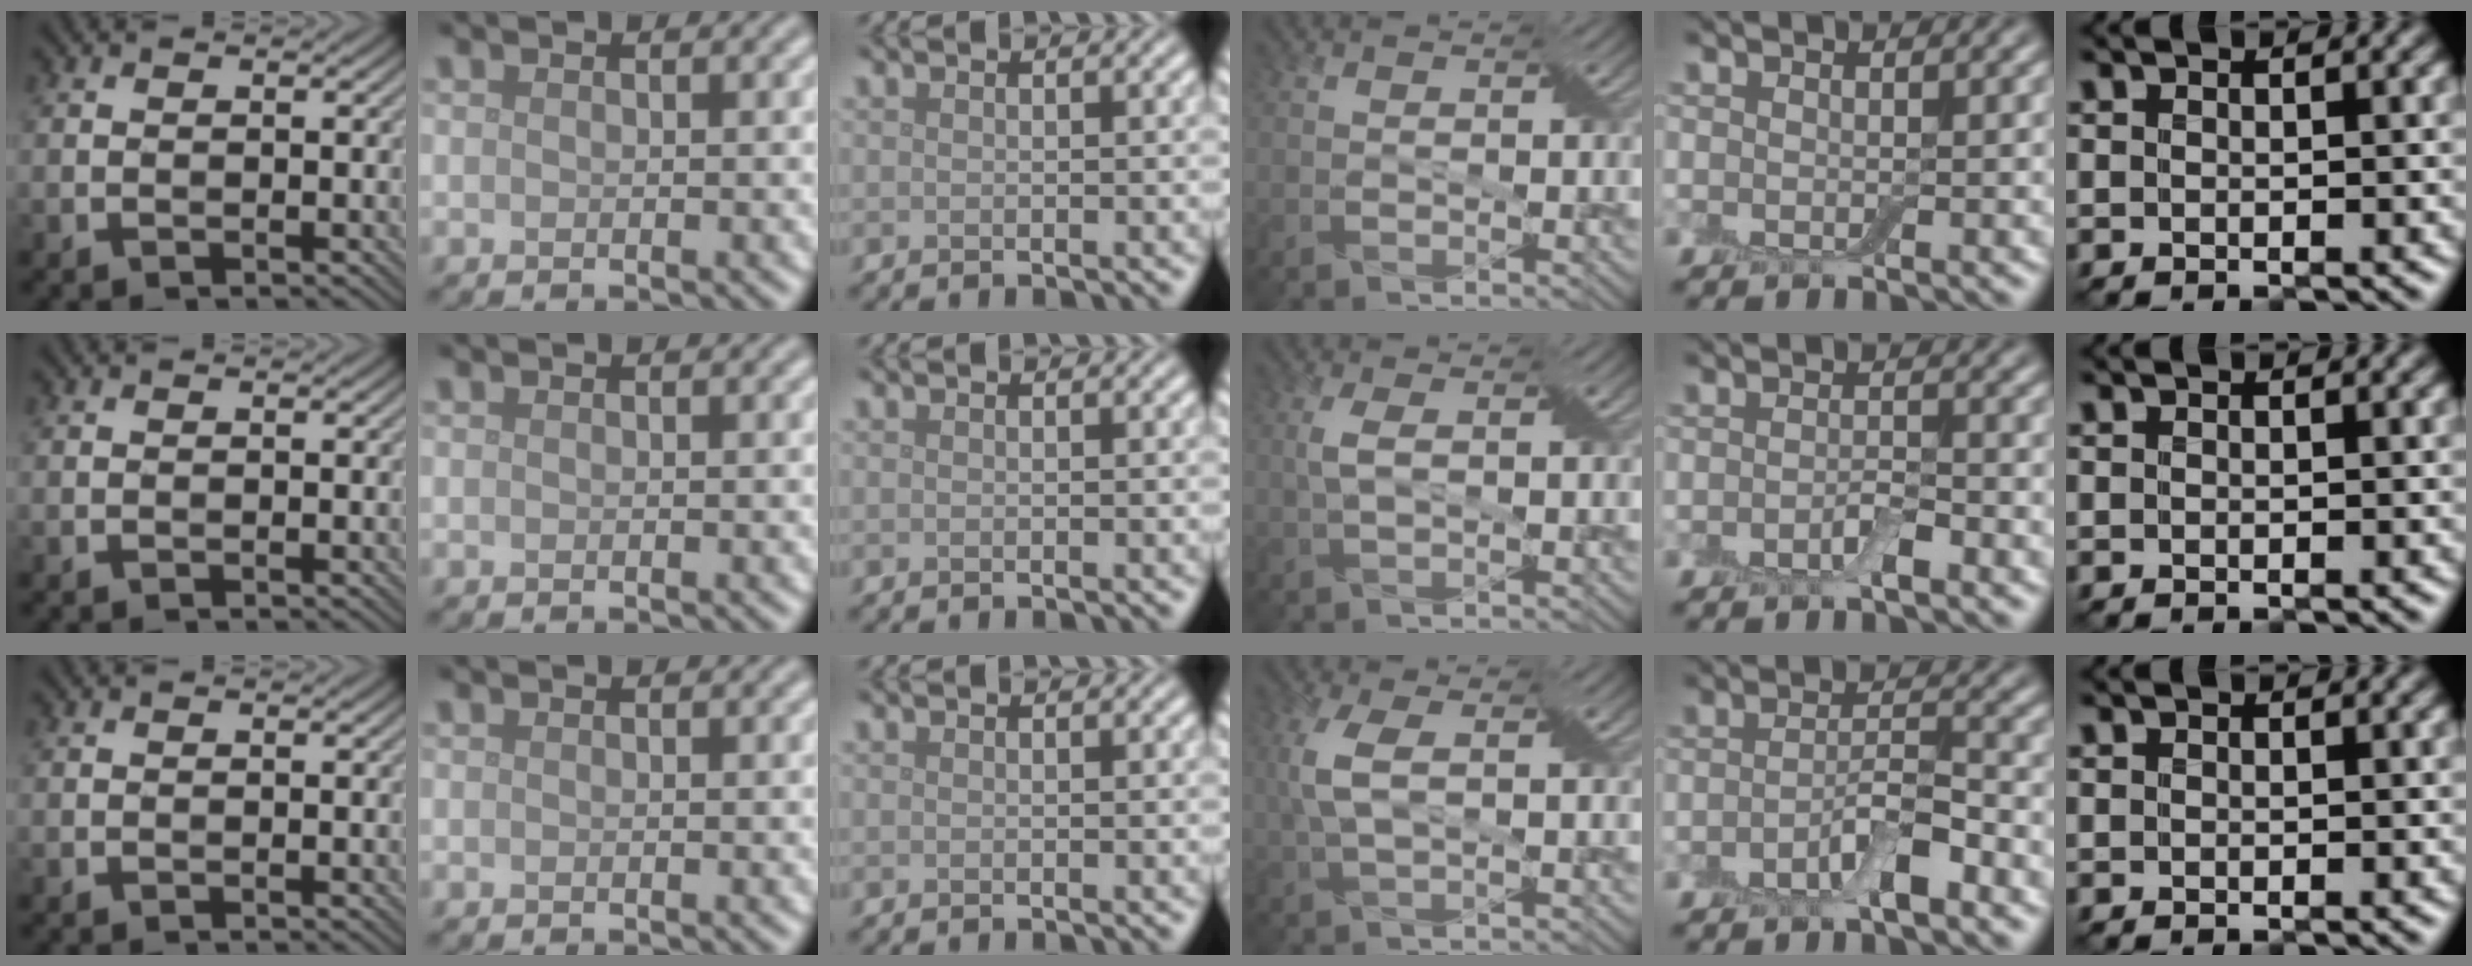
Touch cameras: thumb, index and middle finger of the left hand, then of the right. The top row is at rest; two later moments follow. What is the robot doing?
{"motion": "shake", "object": "box of matches"}